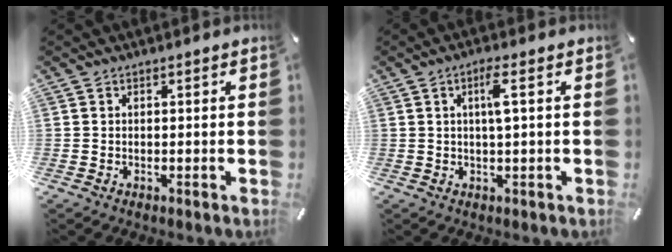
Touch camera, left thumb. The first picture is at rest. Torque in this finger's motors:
{"motor_torque": [0.01, -0.03, 0.18, 0.06, 0.01]}